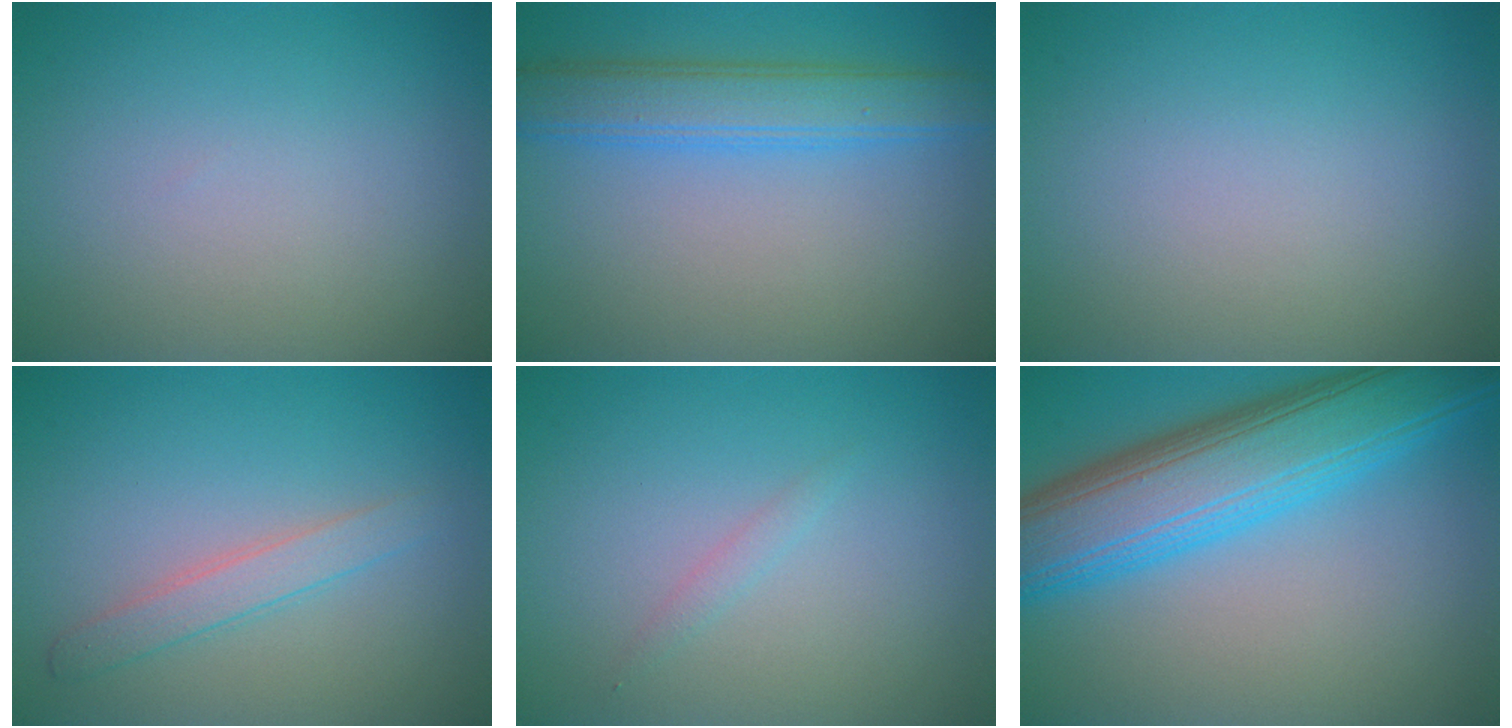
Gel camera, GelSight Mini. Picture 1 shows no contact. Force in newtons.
{"total": 4.5, "press": 4.5, "slide": 0.2}
{"total": 0.0}
{"total": 2.1, "press": 2.1, "slide": 0.0}
{"total": 0.7, "press": 0.7, "slide": 0.0}
{"total": 10.2, "press": 10.2, "slide": 0.2}